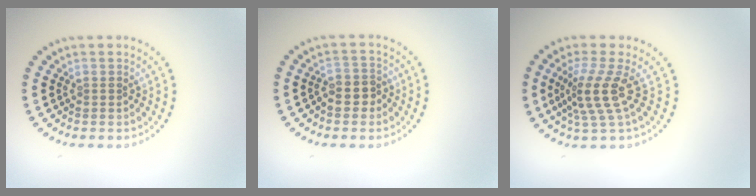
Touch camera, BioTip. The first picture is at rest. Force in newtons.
{"total": 2.5, "press": 2.3, "slide": 1.0}
{"total": 3.6, "press": 2.6, "slide": 2.5}